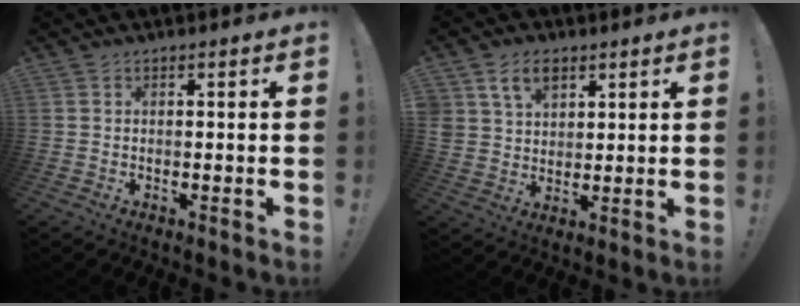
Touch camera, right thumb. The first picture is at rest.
{"total": 8.5, "force": [4.7, 6.0, 3.7], "torque": [-0.059, -0.013, 0.092]}